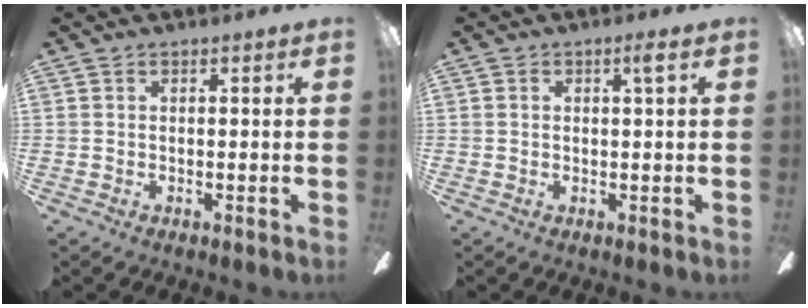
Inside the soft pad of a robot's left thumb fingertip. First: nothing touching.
{"total": 1.9, "force": [0.8, 0.3, 1.7], "torque": [-0.035, 0.005, 0.010]}